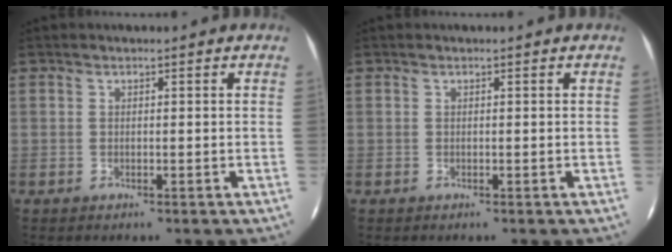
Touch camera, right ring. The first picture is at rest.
{"total": 0.0}